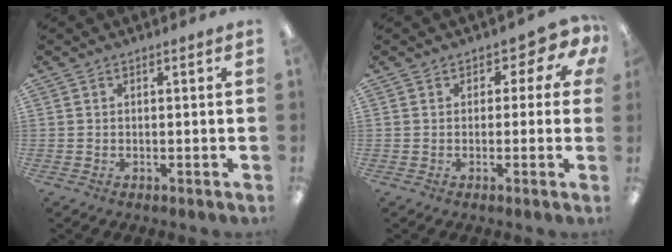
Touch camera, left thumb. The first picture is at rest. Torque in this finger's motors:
{"motor_torque": [-0.29, 0.20, -0.13, 0.04, 0.00]}